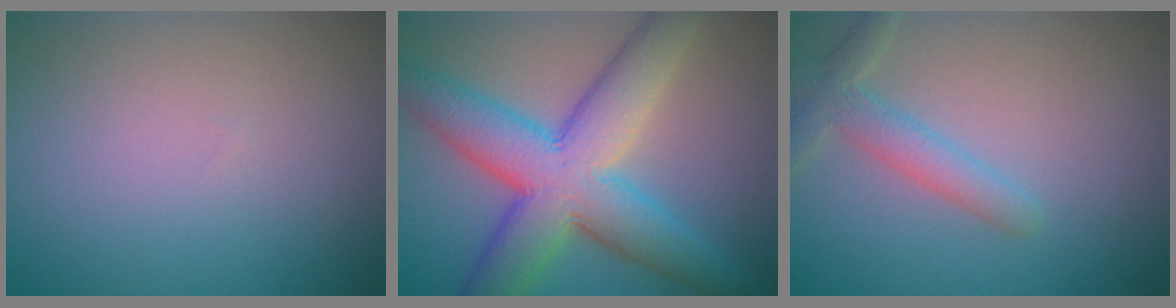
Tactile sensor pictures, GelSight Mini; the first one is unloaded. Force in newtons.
{"total": 10.0, "press": 10.0, "slide": 0.3}
{"total": 2.8, "press": 2.8, "slide": 0.2}